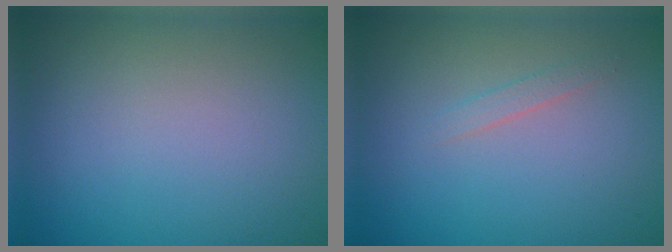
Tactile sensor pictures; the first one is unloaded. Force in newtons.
{"total": 0.9, "press": 0.9, "slide": 0.1}